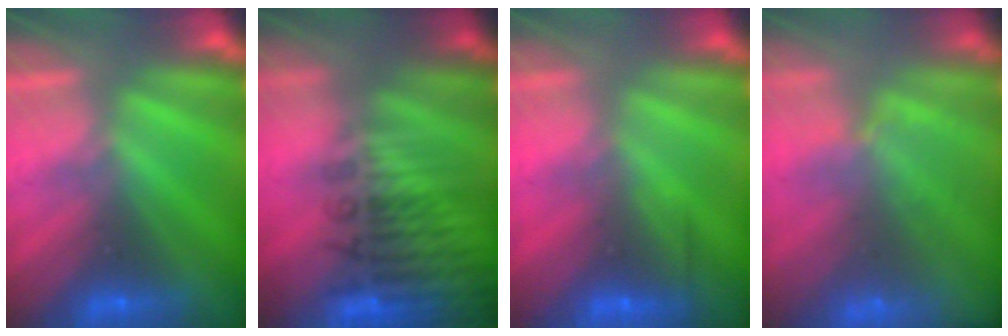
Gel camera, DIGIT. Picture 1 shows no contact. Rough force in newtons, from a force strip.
{"total": 8.6}
{"total": 2.5}
{"total": 9.8}